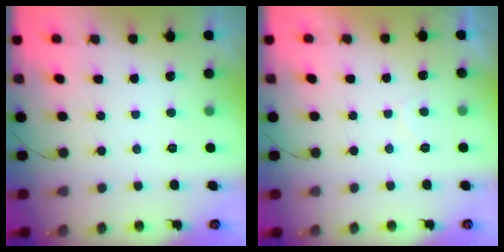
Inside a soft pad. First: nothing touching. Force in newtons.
{"total": 1.9, "press": 1.7, "slide": 0.7}